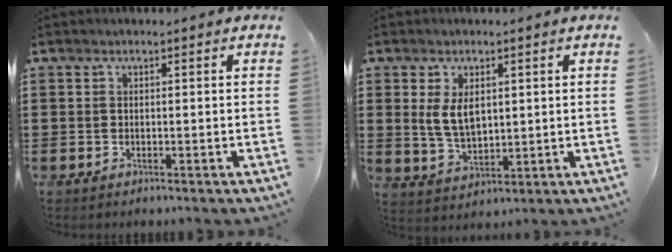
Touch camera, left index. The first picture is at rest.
{"total": 5.0, "force": [1.5, 2.9, 3.8], "torque": [-0.080, 0.000, 0.023]}